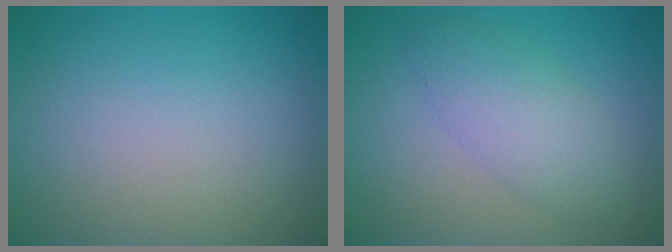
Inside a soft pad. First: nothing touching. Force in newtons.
{"total": 3.8, "press": 3.8, "slide": 0.1}